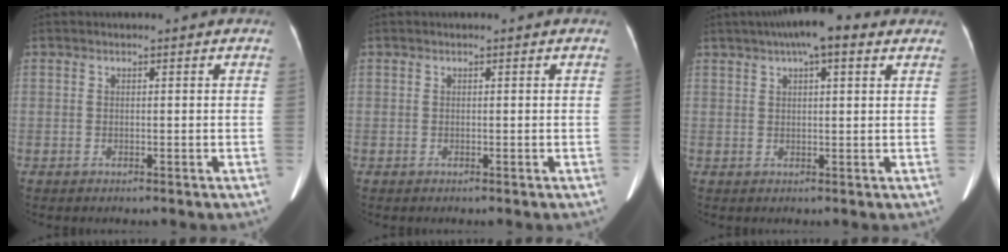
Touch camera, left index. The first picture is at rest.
{"total": 0.0}
{"total": 8.4, "force": [5.3, 1.8, 6.2], "torque": [-0.087, 0.027, 0.077]}